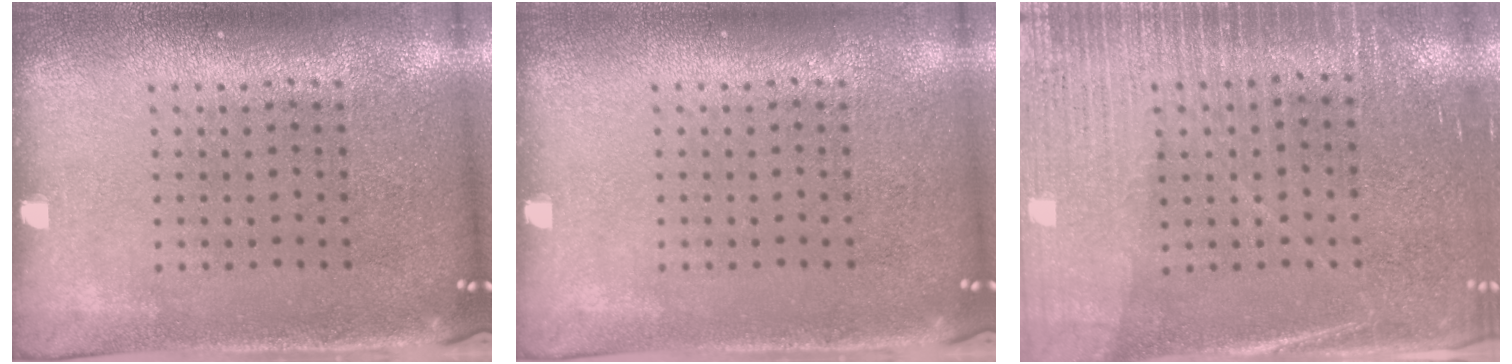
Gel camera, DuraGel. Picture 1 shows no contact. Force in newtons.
{"total": 0.0}
{"total": 3.2, "press": 3.0, "slide": 1.0}